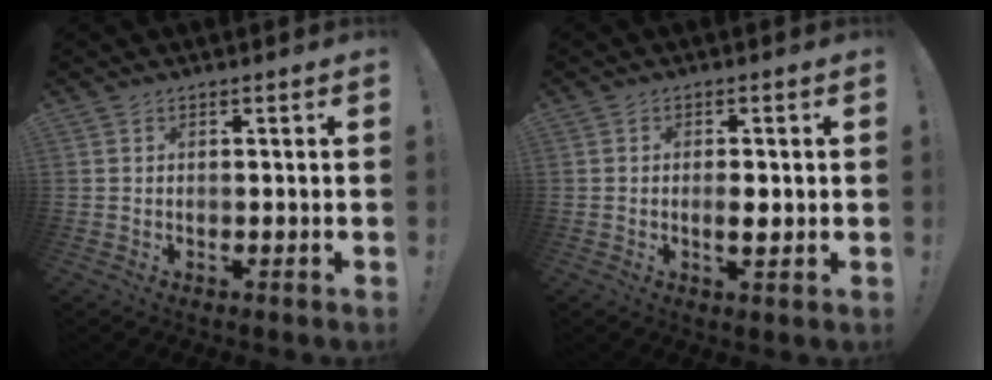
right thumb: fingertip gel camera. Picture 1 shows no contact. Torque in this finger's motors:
{"motor_torque": [-0.33, 0.13, 0.07, 0.21, 0.00]}